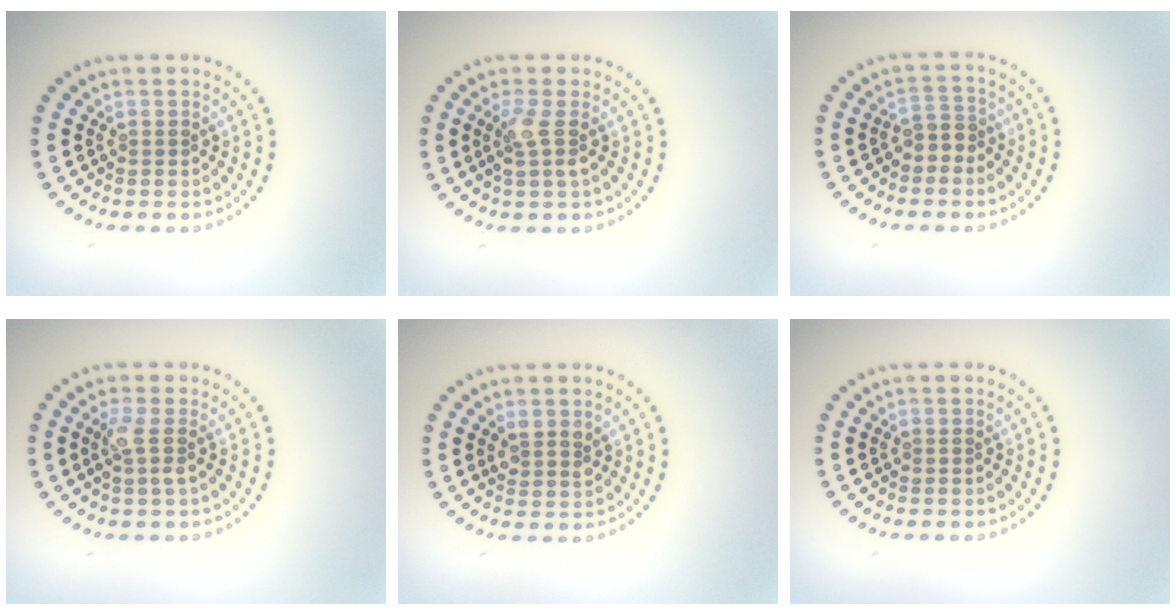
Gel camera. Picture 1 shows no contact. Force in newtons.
{"total": 2.0, "press": 1.6, "slide": 1.2}
{"total": 1.9, "press": 1.6, "slide": 1.0}
{"total": 1.9, "press": 1.5, "slide": 1.1}
{"total": 1.7, "press": 1.5, "slide": 0.7}
{"total": 0.0}